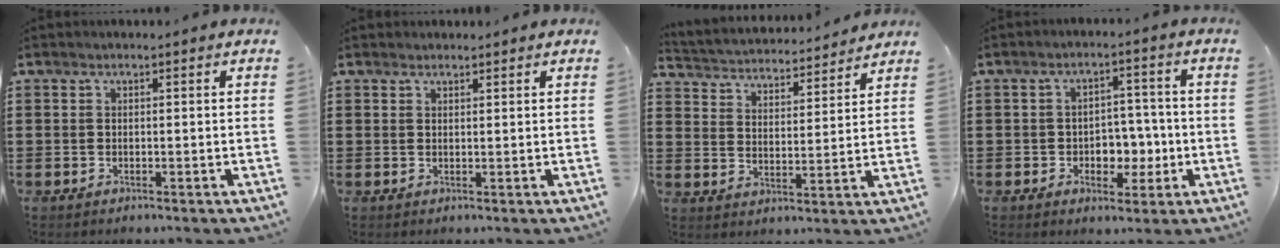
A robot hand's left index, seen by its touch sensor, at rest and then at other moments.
{"total": 1.1, "force": [1.1, 0.3, 0.1], "torque": [-0.003, 0.002, 0.021]}
{"total": 3.5, "force": [3.4, 0.2, -0.2], "torque": [-0.019, -0.031, 0.053]}
{"total": 5.1, "force": [-1.1, 4.0, 3.0], "torque": [-0.048, 0.006, -0.026]}